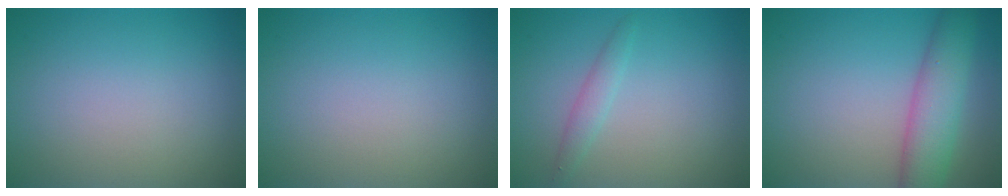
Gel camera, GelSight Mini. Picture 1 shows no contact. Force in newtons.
{"total": 0.0}
{"total": 1.4, "press": 1.4, "slide": 0.0}
{"total": 5.4, "press": 5.4, "slide": 0.1}